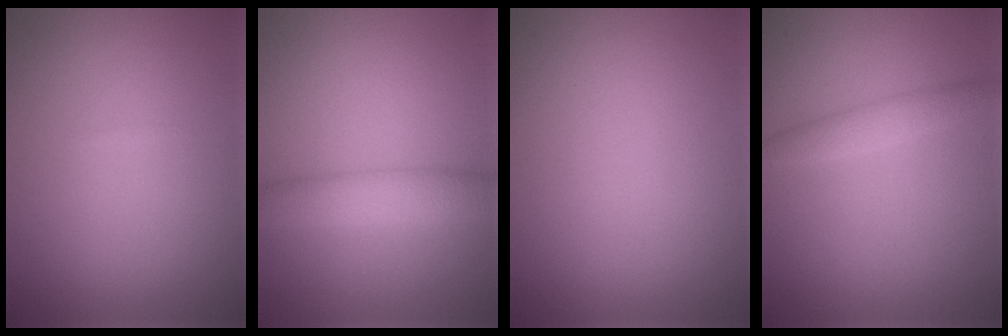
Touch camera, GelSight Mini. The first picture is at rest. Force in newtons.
{"total": 3.2, "press": 3.2, "slide": 0.1}
{"total": 0.0}
{"total": 1.8, "press": 1.8, "slide": 0.1}